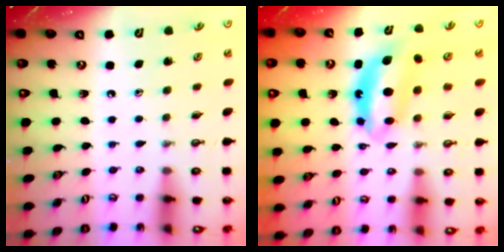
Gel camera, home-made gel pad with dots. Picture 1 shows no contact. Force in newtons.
{"total": 6.9, "press": 6.8, "slide": 0.6}